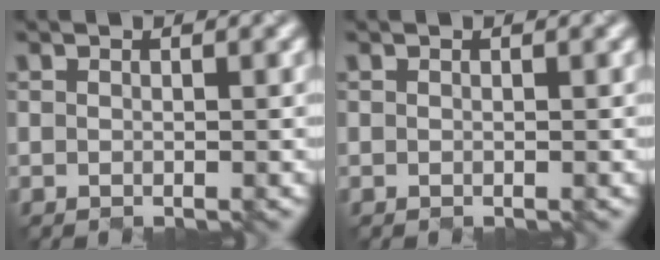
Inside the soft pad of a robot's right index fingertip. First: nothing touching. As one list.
[{"total": 0.0}]